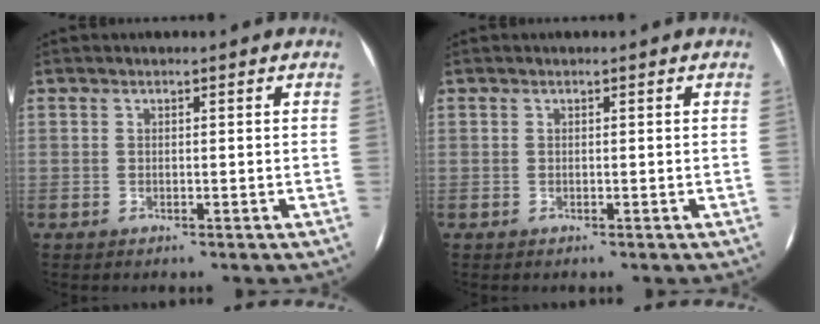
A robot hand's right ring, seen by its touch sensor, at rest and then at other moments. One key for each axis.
{"total": 0.0}